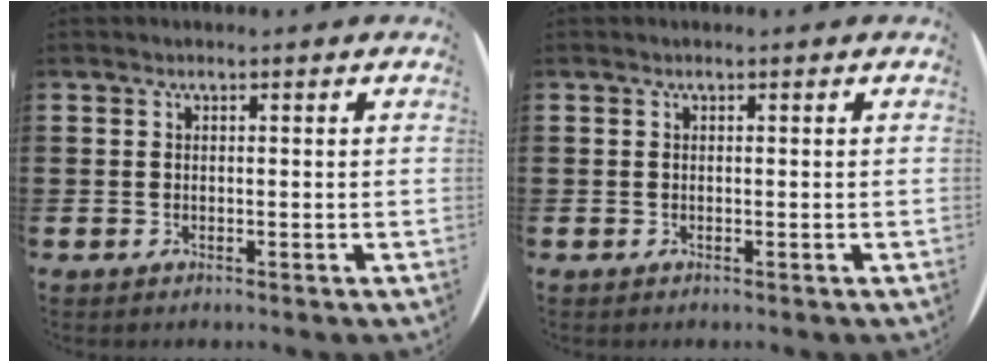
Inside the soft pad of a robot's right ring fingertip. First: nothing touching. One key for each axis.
{"total": 0.0}